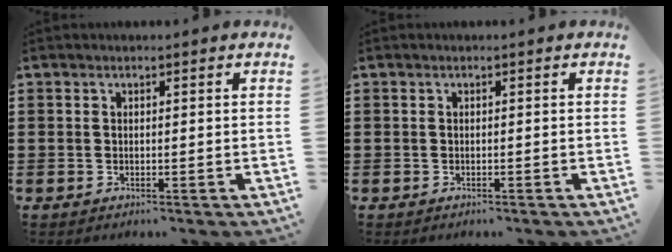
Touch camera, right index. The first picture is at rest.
{"total": 0.0}